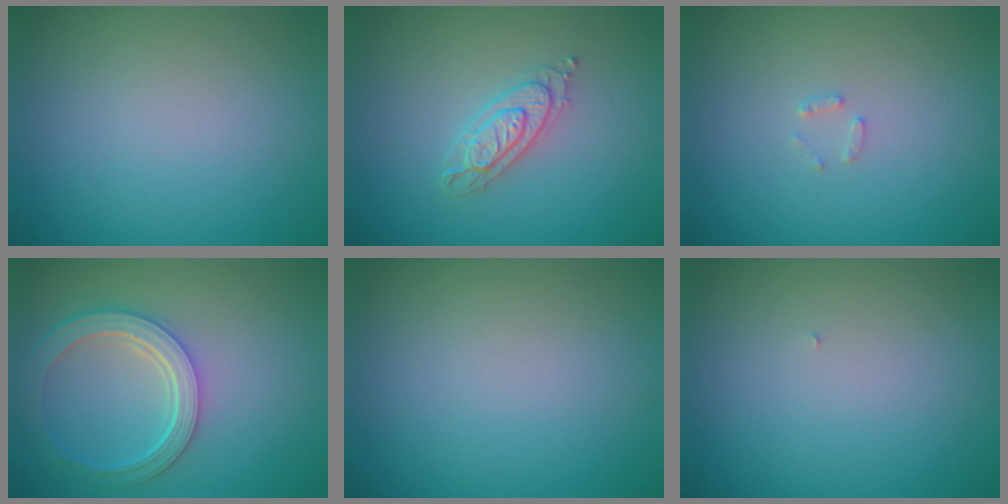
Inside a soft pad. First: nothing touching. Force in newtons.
{"total": 2.3, "press": 2.2, "slide": 0.5}
{"total": 0.9, "press": 0.9, "slide": 0.2}
{"total": 5.1, "press": 4.0, "slide": 3.1}
{"total": 0.0}
{"total": 0.0}